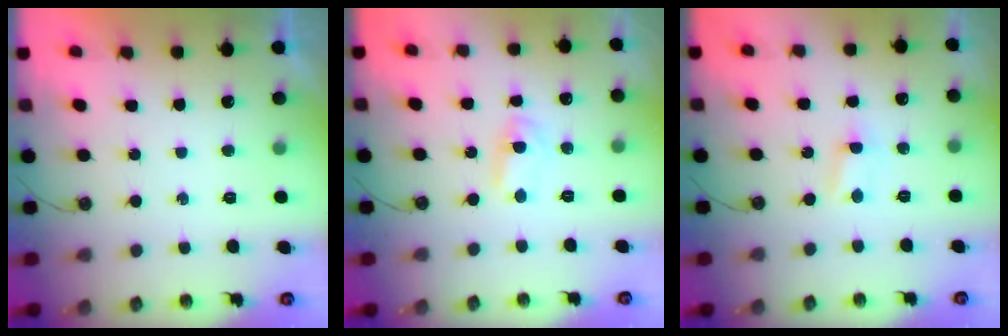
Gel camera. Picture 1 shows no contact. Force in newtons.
{"total": 1.9, "press": 1.9, "slide": 0.2}
{"total": 2.1, "press": 2.1, "slide": 0.3}